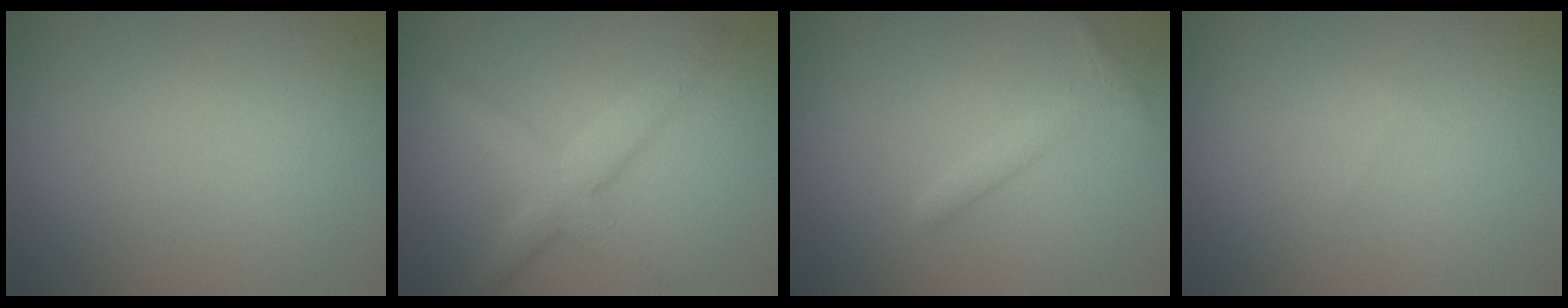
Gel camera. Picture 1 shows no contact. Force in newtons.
{"total": 3.6, "press": 3.6, "slide": 0.2}
{"total": 1.4, "press": 1.4, "slide": 0.0}
{"total": 0.0}